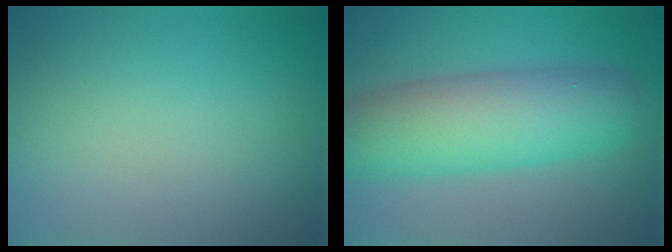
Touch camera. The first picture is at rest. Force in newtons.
{"total": 8.4, "press": 8.4, "slide": 0.2}